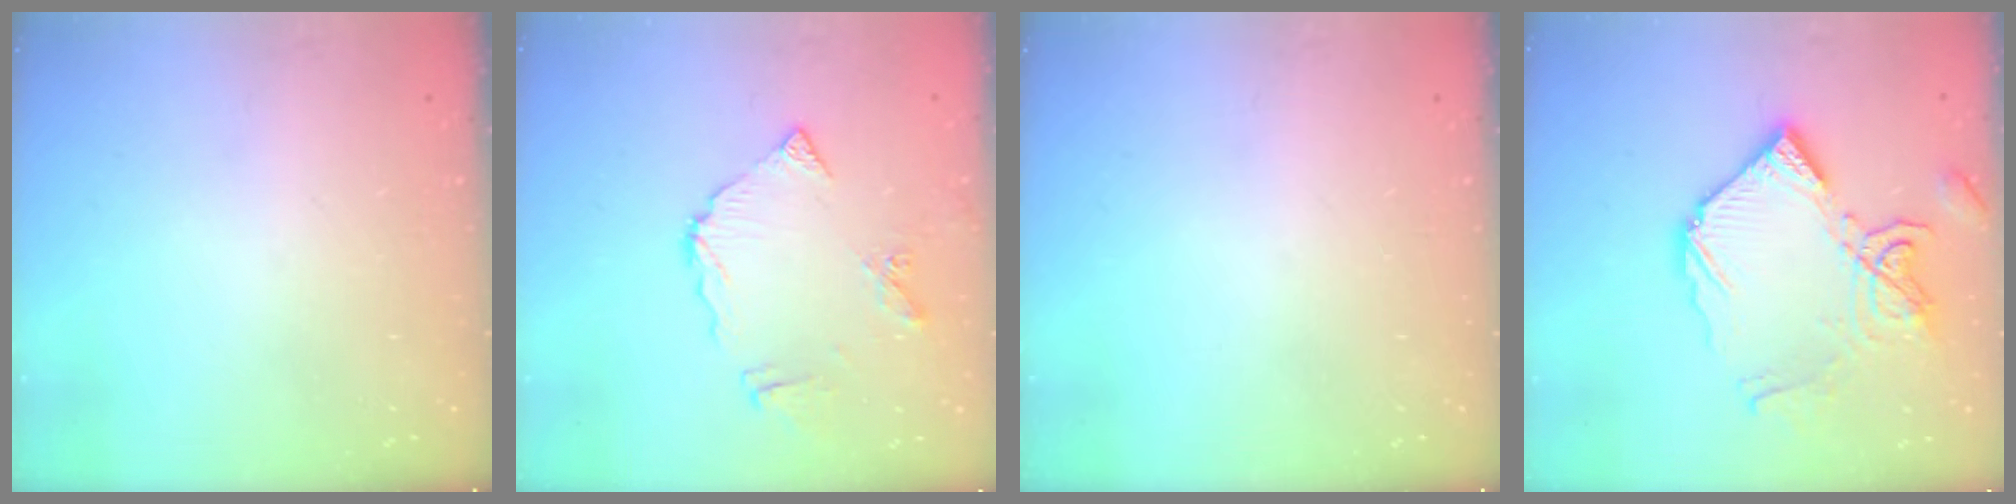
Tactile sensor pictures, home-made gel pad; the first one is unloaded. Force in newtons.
{"total": 9.7, "press": 9.6, "slide": 1.2}
{"total": 0.0}
{"total": 14.4, "press": 14.4, "slide": 0.9}